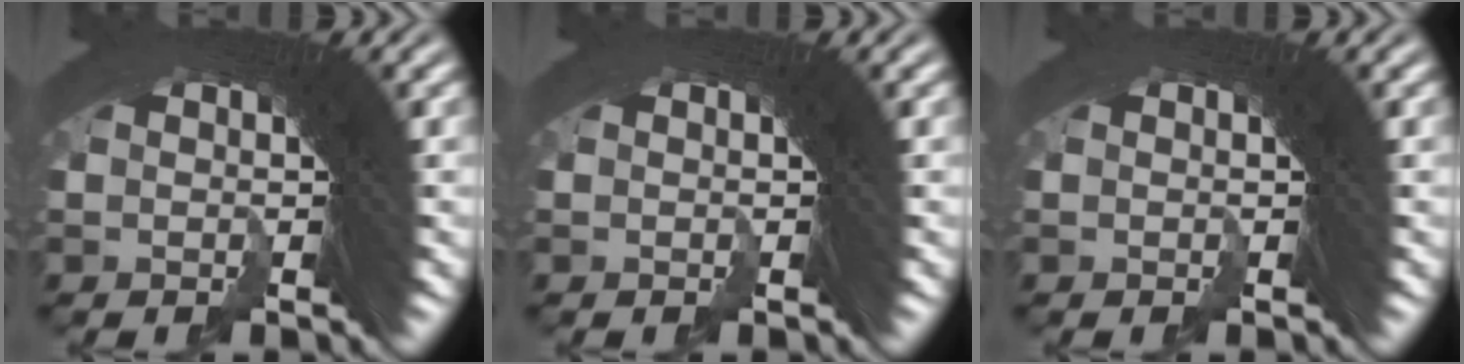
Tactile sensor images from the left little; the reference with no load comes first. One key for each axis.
{"total": 0.0}
{"total": 0.0}